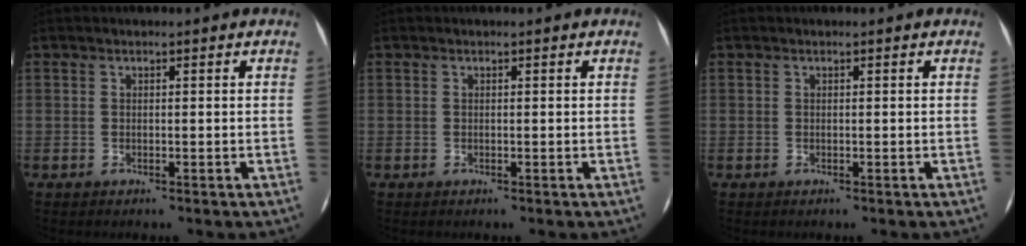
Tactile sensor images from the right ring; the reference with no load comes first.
{"total": 0.0}
{"total": 0.0}